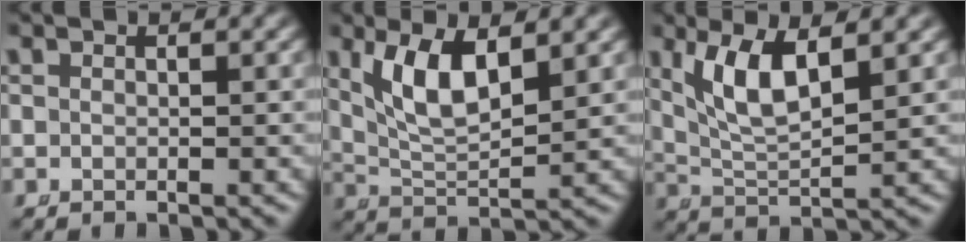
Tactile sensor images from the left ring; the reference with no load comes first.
{"total": 5.5, "force": [2.2, 2.4, 4.4], "torque": [-0.095, -0.011, 0.051]}
{"total": 5.4, "force": [2.2, 2.3, 4.4], "torque": [-0.098, -0.010, 0.050]}